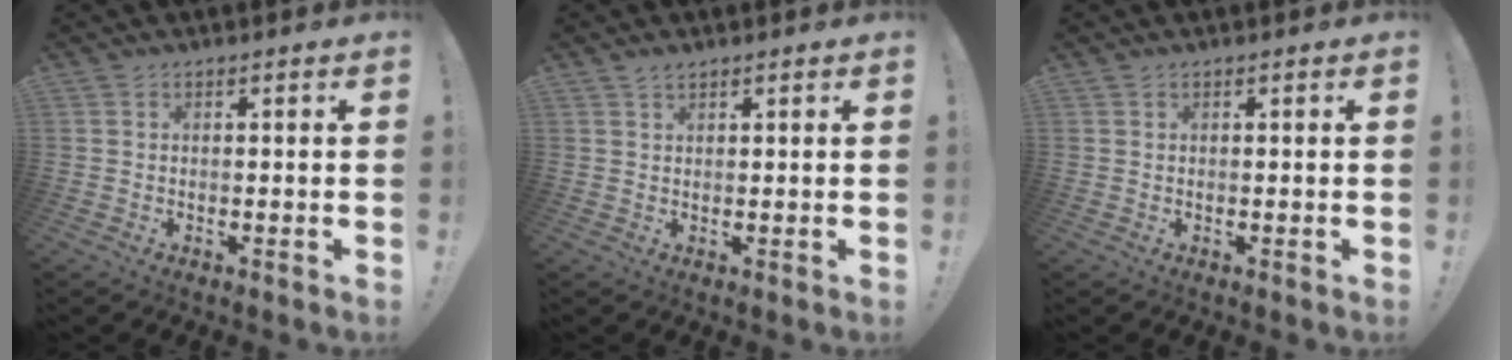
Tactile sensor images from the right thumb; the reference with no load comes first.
{"total": 1.7, "force": [1.4, 0.7, 0.7], "torque": [-0.008, -0.005, 0.025]}
{"total": 0.0}